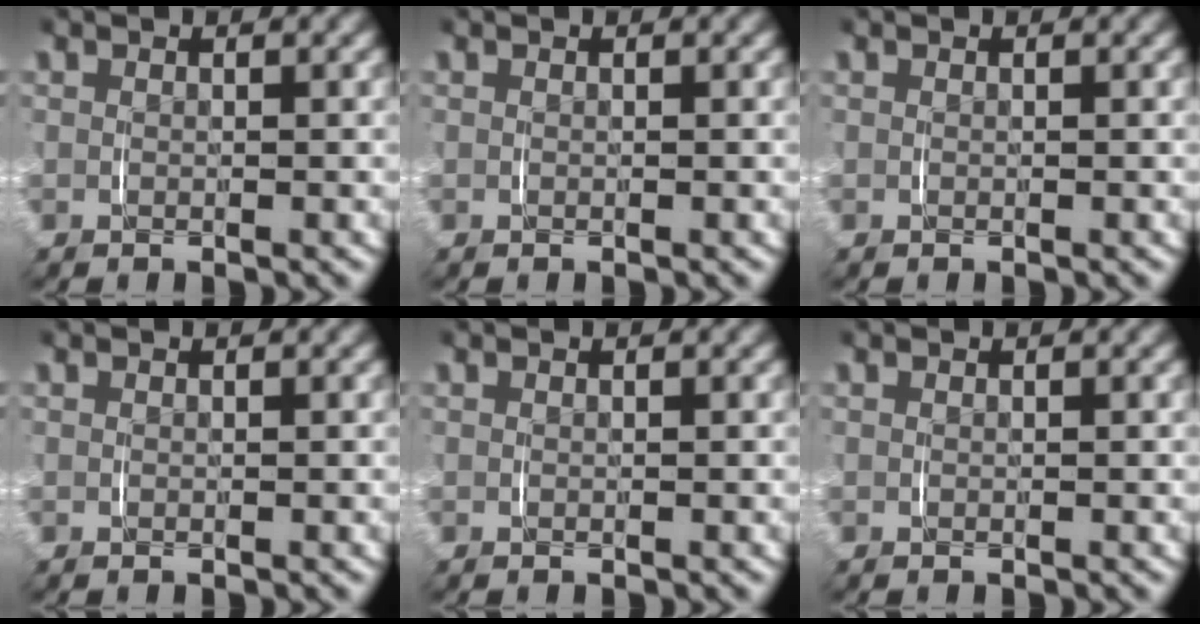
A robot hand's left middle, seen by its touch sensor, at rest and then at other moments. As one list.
[{"total": 0.0}, {"total": 0.0}, {"total": 0.0}, {"total": 0.0}, {"total": 0.0}]